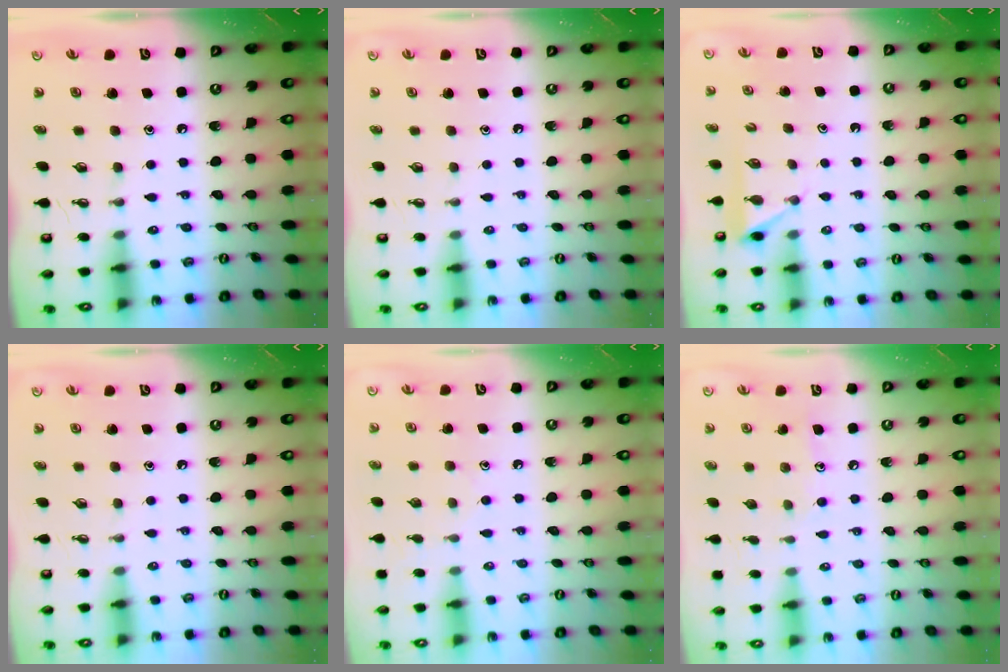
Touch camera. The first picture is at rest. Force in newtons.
{"total": 0.0}
{"total": 3.0, "press": 2.9, "slide": 0.4}
{"total": 0.0}
{"total": 6.6, "press": 6.5, "slide": 0.6}
{"total": 6.3, "press": 6.3, "slide": 0.5}